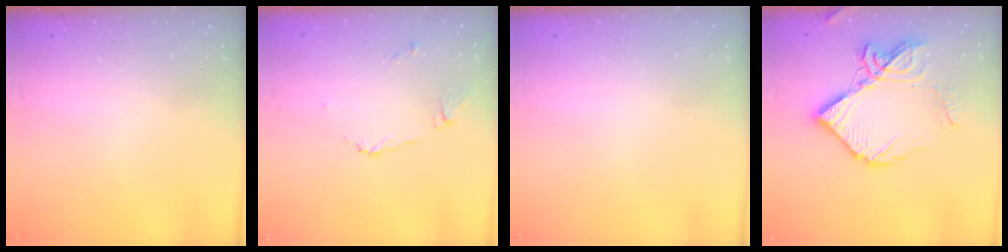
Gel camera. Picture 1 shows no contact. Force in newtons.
{"total": 5.3, "press": 5.3, "slide": 0.3}
{"total": 1.9, "press": 1.9, "slide": 0.1}
{"total": 16.4, "press": 16.4, "slide": 1.6}